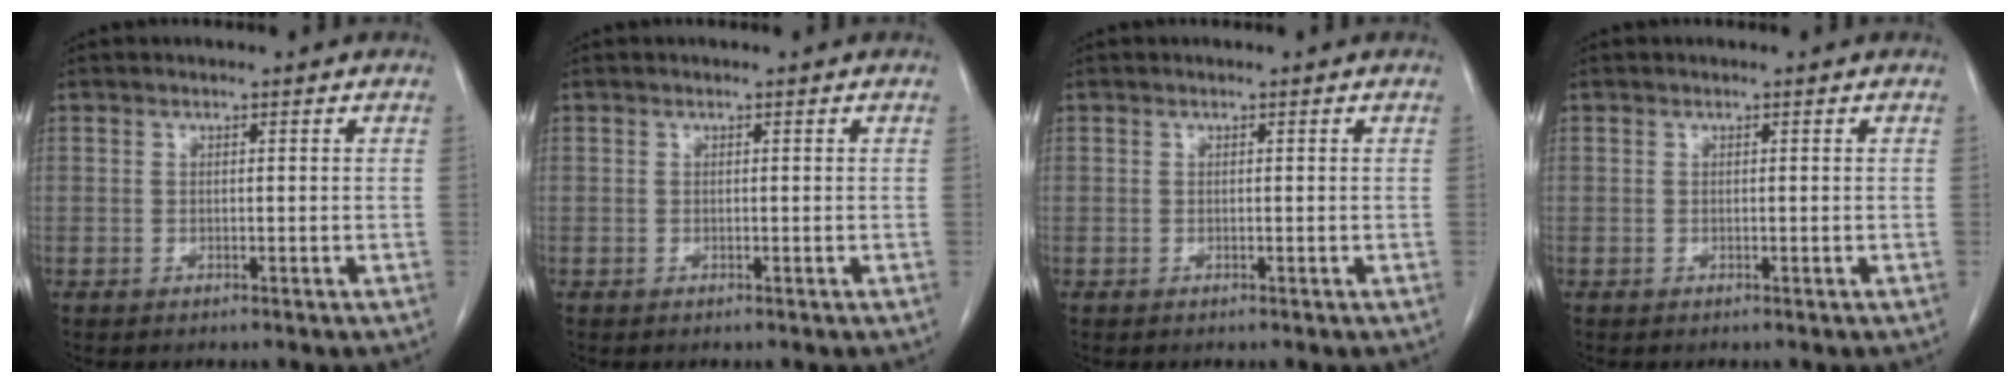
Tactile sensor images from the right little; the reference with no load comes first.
{"total": 0.0}
{"total": 0.0}
{"total": 0.0}